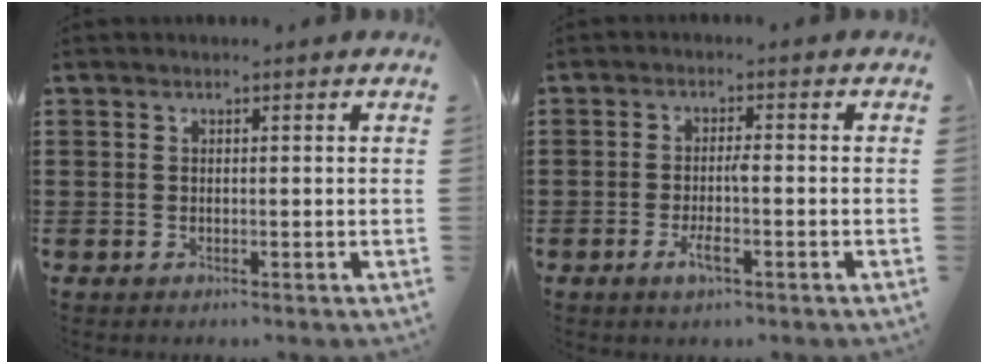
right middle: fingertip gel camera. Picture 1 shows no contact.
{"total": 3.2, "force": [-1.2, 0.6, 2.9], "torque": [-0.056, -0.001, -0.024]}